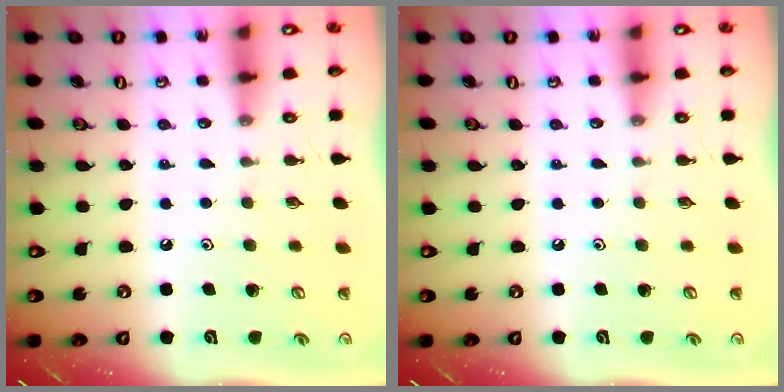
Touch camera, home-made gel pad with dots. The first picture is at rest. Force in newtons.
{"total": 0.0}